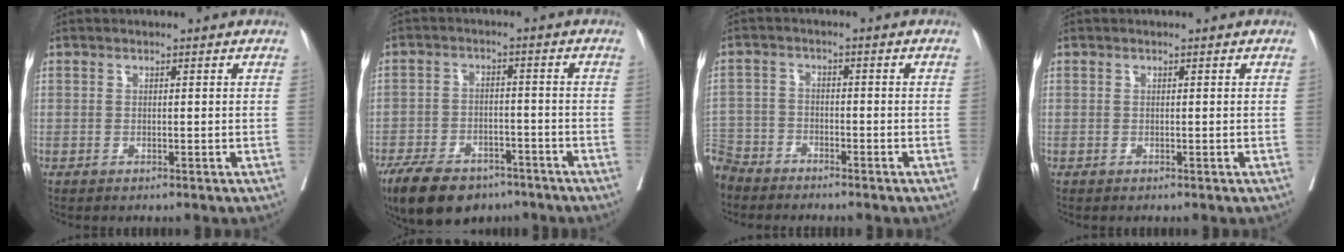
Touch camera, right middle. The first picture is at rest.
{"total": 12.2, "force": [-8.9, 5.7, 6.0], "torque": [-0.108, -0.006, -0.143]}
{"total": 7.4, "force": [-6.7, 2.9, 0.8], "torque": [-0.022, -0.004, -0.134]}
{"total": 0.0}